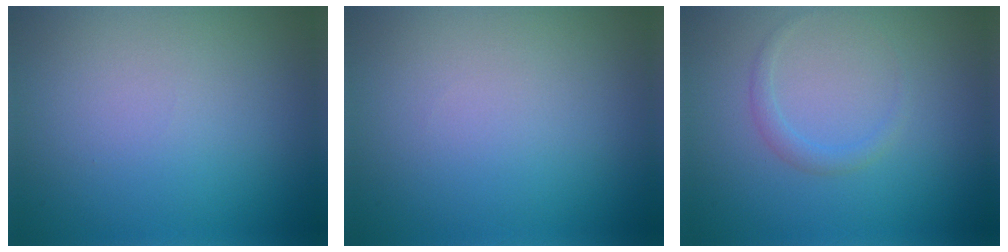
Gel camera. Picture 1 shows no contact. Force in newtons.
{"total": 0.0}
{"total": 1.1, "press": 1.1, "slide": 0.1}